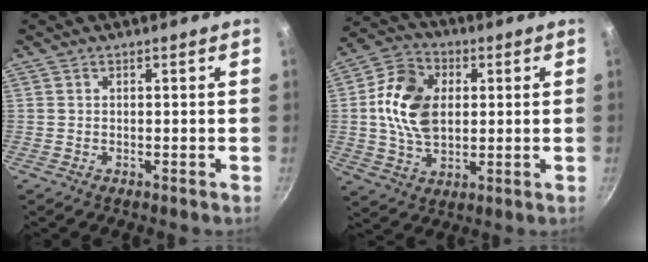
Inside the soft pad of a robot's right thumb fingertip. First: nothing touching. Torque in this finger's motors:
{"motor_torque": [0.14, 0.14, 0.94, -0.04, 0.15]}